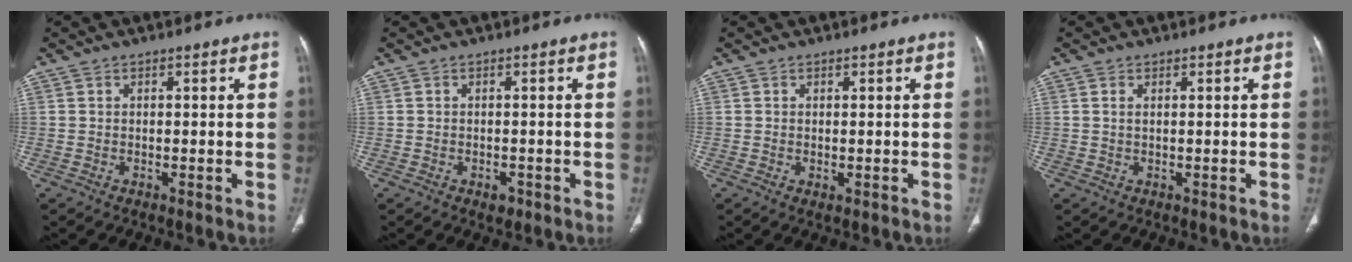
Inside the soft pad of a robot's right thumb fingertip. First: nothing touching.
{"total": 1.7, "force": [-0.9, 1.2, 0.9], "torque": [-0.008, 0.002, -0.008]}
{"total": 0.9, "force": [-0.1, 0.5, 0.7], "torque": [-0.014, -0.004, 0.001]}
{"total": 0.7, "force": [0.2, 0.3, 0.6], "torque": [-0.016, 0.003, 0.005]}